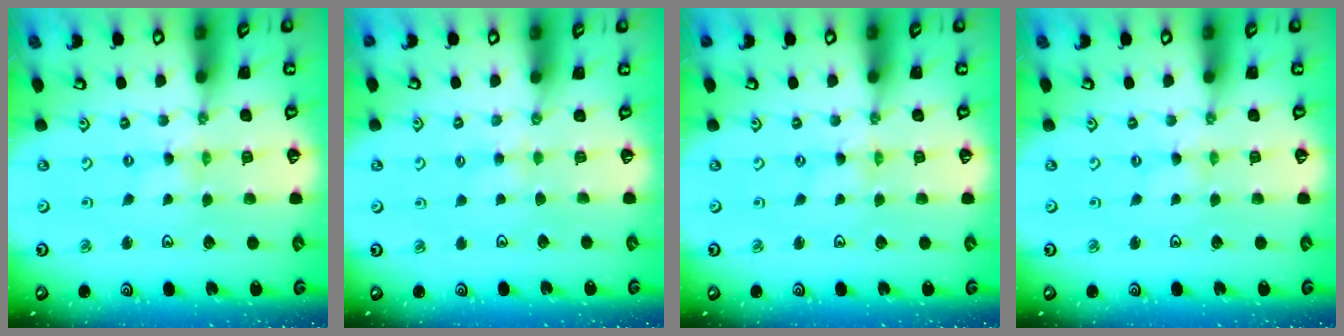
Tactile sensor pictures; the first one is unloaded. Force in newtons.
{"total": 3.0, "press": 2.9, "slide": 0.4}
{"total": 0.0}
{"total": 0.6, "press": 0.6, "slide": 0.2}